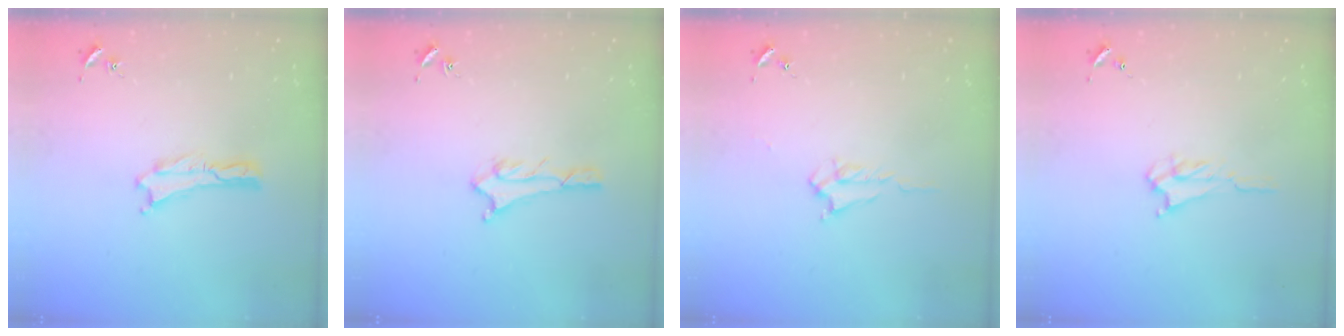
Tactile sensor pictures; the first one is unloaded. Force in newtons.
{"total": 1.6, "press": 1.6, "slide": 0.1}
{"total": 1.7, "press": 1.7, "slide": 0.3}
{"total": 2.5, "press": 2.5, "slide": 0.3}